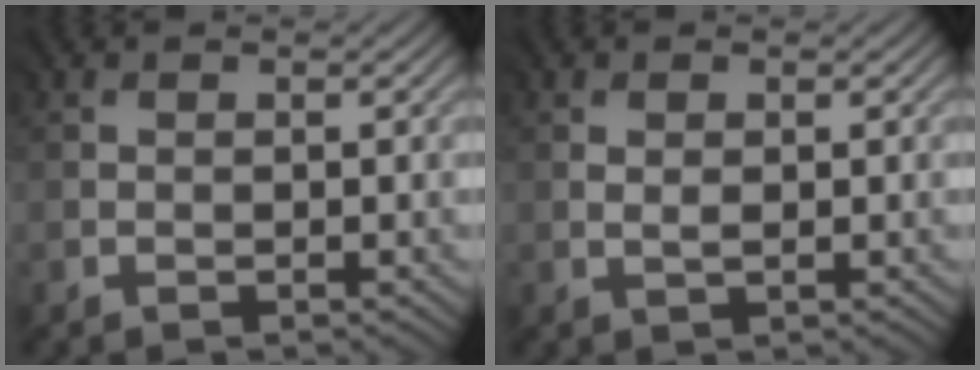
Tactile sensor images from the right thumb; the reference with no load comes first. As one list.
[{"total": 0.6, "force": [0.3, 0.3, 0.5], "torque": [-0.010, -0.003, 0.007]}]